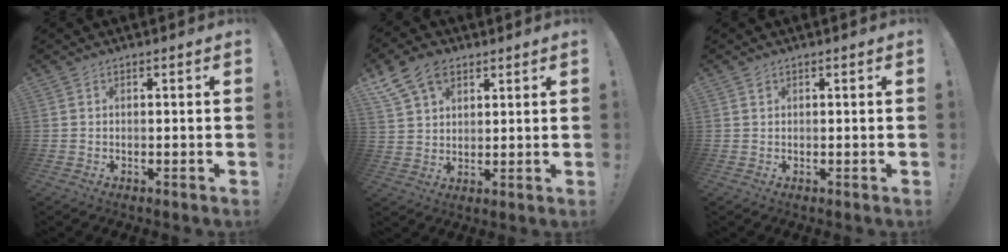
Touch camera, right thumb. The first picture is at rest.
{"total": 10.9, "force": [6.5, 7.1, 5.0], "torque": [-0.088, -0.025, 0.127]}
{"total": 0.8, "force": [0.6, 0.5, 0.2], "torque": [0.002, -0.002, 0.010]}